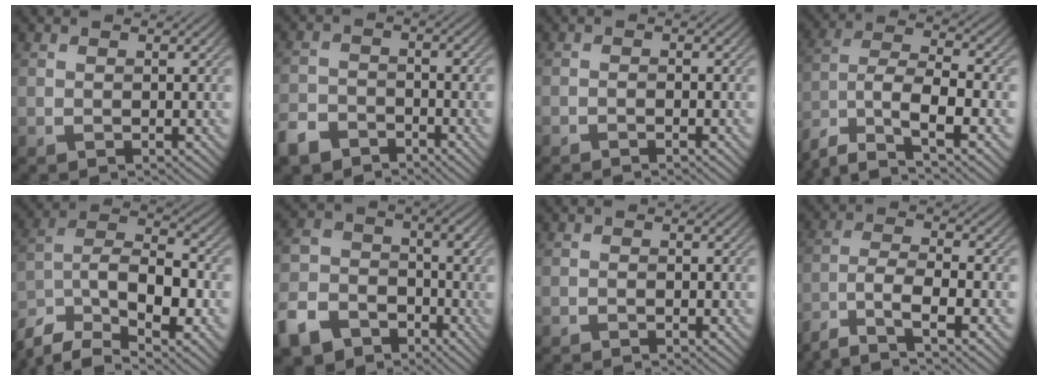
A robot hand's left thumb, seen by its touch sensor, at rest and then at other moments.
{"total": 5.0, "force": [-4.0, 2.4, 1.8], "torque": [-0.040, -0.005, -0.085]}
{"total": 1.2, "force": [-1.0, 0.0, 0.6], "torque": [-0.014, 0.004, -0.019]}
{"total": 11.5, "force": [-7.1, 4.4, 7.9], "torque": [-0.162, -0.013, -0.136]}
{"total": 12.6, "force": [-7.0, 6.0, 8.6], "torque": [-0.174, -0.011, -0.131]}
{"total": 9.5, "force": [-5.6, 6.5, 4.1], "torque": [-0.114, -0.016, -0.118]}
{"total": 0.5, "force": [-0.5, 0.1, 0.2], "torque": [-0.002, 0.001, -0.008]}
{"total": 8.5, "force": [-6.1, 2.2, 5.5], "torque": [-0.110, -0.005, -0.118]}